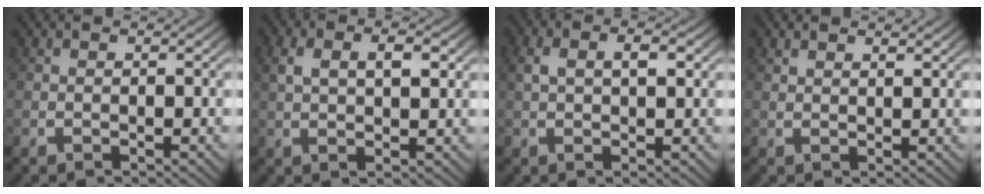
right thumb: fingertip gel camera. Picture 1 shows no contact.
{"total": 3.3, "force": [1.1, 1.4, 2.8], "torque": [-0.049, 0.006, 0.024]}
{"total": 2.8, "force": [0.8, 1.1, 2.5], "torque": [-0.043, 0.006, 0.015]}
{"total": 1.3, "force": [1.2, -0.1, 0.2], "torque": [-0.003, -0.001, 0.026]}